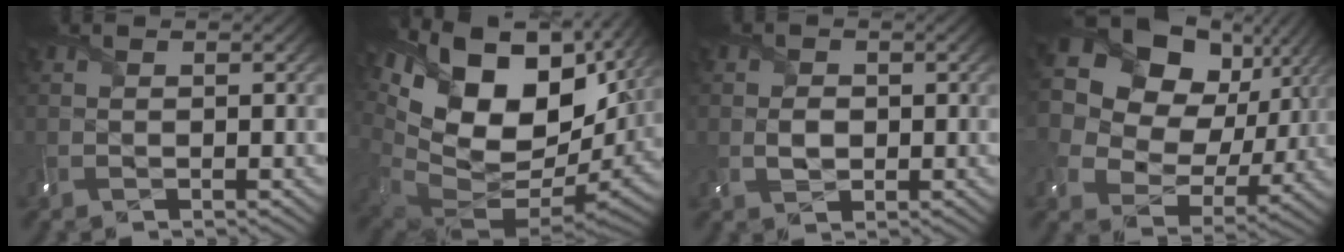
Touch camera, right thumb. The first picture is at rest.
{"total": 19.6, "force": [5.7, 12.0, 14.4], "torque": [-0.289, -0.035, 0.145]}
{"total": 2.2, "force": [-0.1, 1.7, 1.3], "torque": [-0.029, -0.005, -0.003]}
{"total": 20.4, "force": [8.4, 15.2, 10.6], "torque": [-0.281, 0.072, 0.153]}